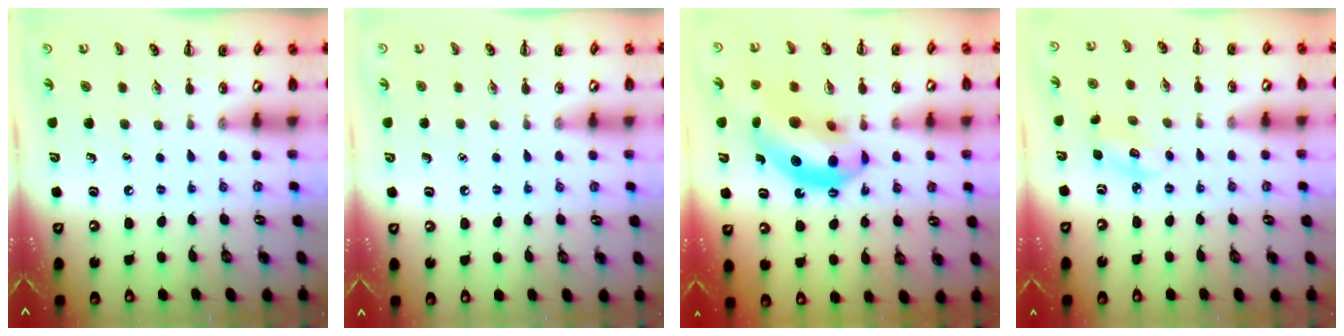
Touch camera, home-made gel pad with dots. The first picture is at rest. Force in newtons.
{"total": 1.5, "press": 1.4, "slide": 0.1}
{"total": 15.1, "press": 14.4, "slide": 4.2}
{"total": 3.7, "press": 3.6, "slide": 0.8}